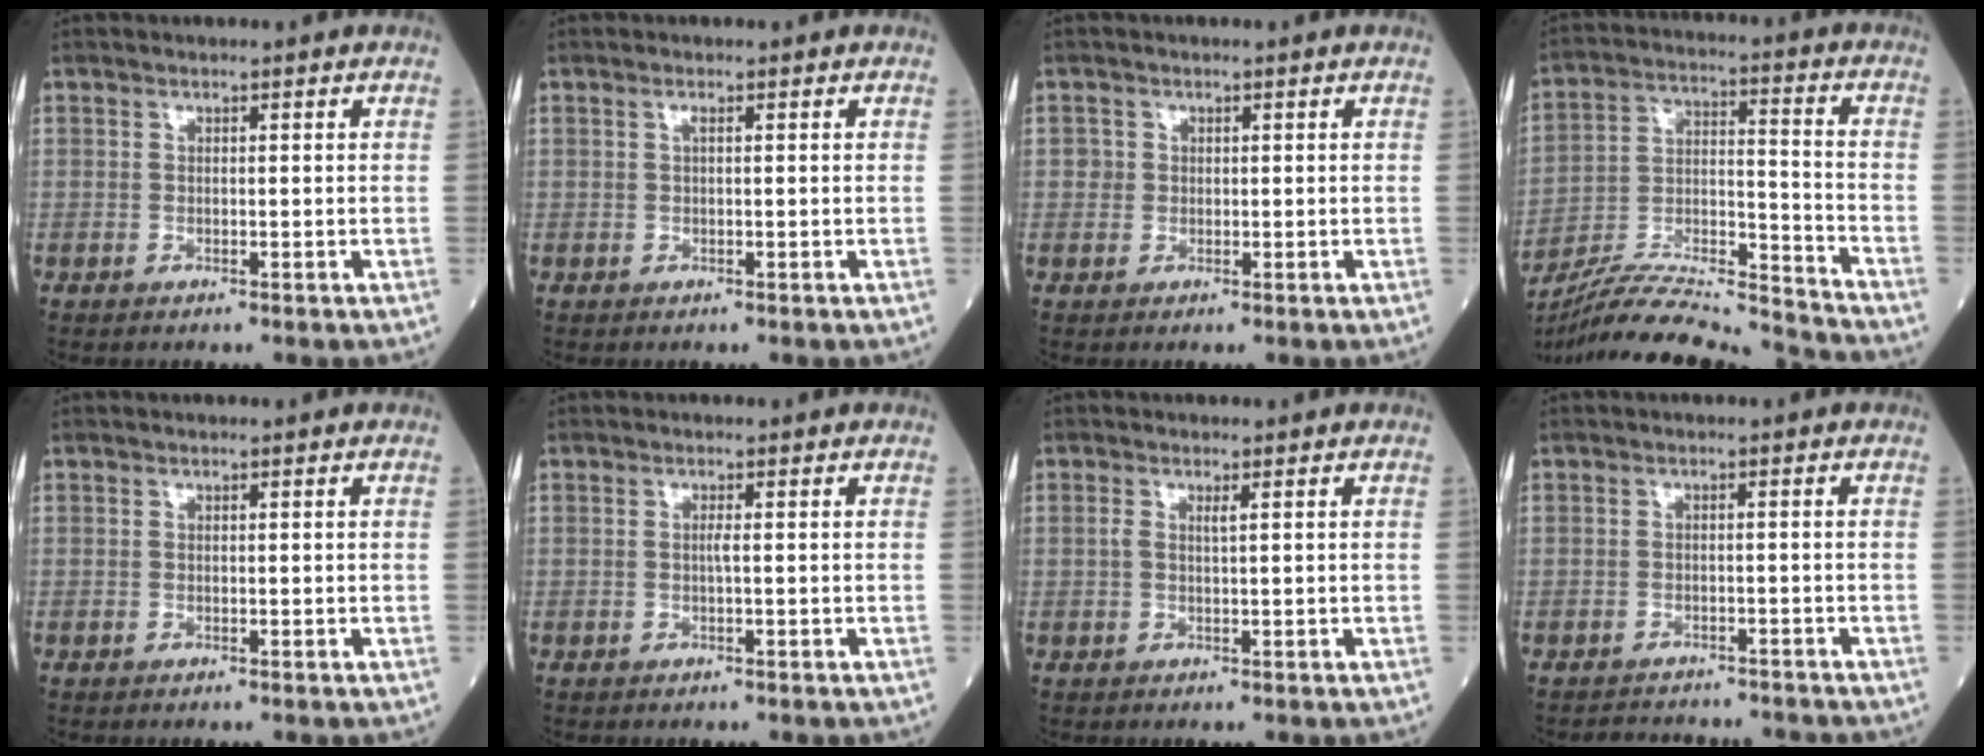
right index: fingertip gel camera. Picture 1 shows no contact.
{"total": 0.5, "force": [0.2, 0.0, 0.5], "torque": [-0.012, 0.000, 0.003]}
{"total": 1.5, "force": [0.3, 1.4, 0.2], "torque": [0.005, 0.002, 0.000]}
{"total": 20.1, "force": [-19.2, -0.5, 5.9], "torque": [-0.128, 0.001, -0.319]}
{"total": 0.0}
{"total": 0.7, "force": [-0.1, -0.2, 0.7], "torque": [-0.013, -0.001, -0.003]}
{"total": 1.3, "force": [0.5, 0.1, 1.2], "torque": [-0.035, 0.006, 0.009]}
{"total": 6.5, "force": [-6.3, 1.3, 0.6], "torque": [-0.005, 0.005, -0.078]}